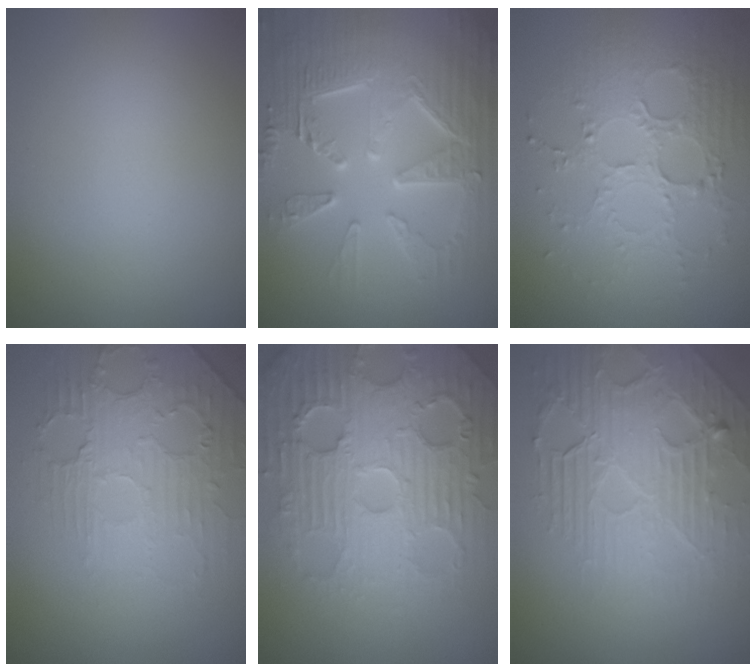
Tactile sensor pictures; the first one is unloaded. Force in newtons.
{"total": 9.5, "press": 6.6, "slide": 6.9}
{"total": 3.9, "press": 3.6, "slide": 1.4}
{"total": 2.9, "press": 2.4, "slide": 1.6}
{"total": 7.9, "press": 7.7, "slide": 1.6}
{"total": 7.3, "press": 5.3, "slide": 5.1}